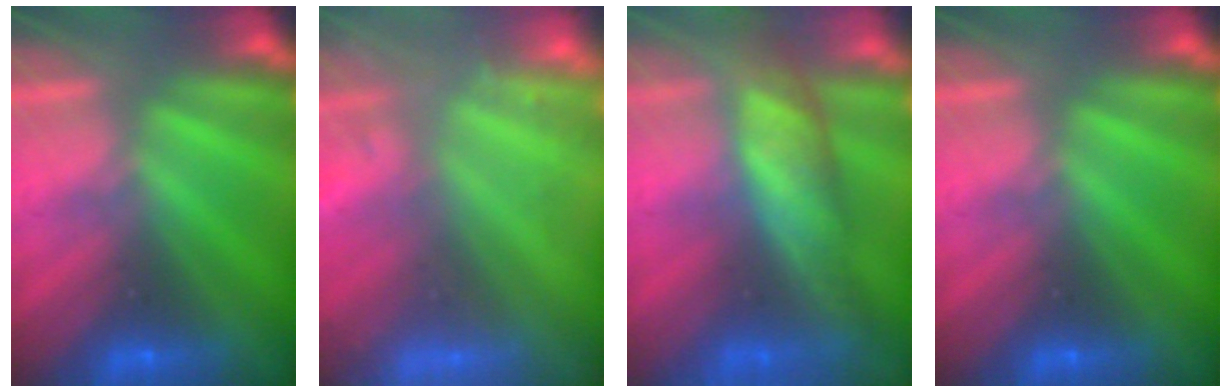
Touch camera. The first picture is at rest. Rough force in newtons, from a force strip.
{"total": 9.0}
{"total": 7.8}
{"total": 0.0}